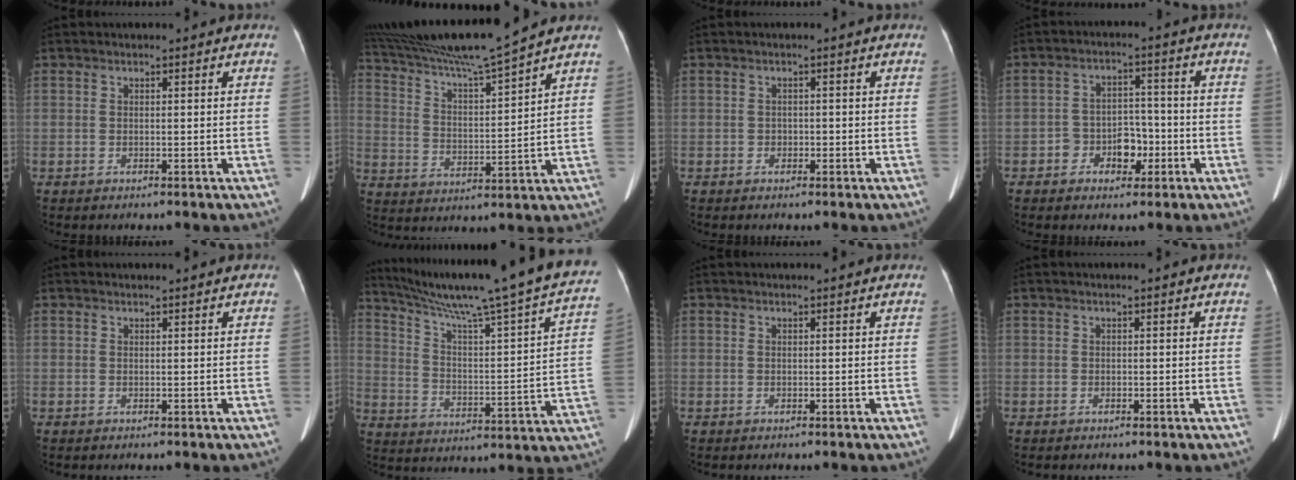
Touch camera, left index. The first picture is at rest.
{"total": 14.5, "force": [12.9, -2.0, 6.3], "torque": [-0.122, -0.004, 0.225]}
{"total": 0.9, "force": [-0.3, 0.7, 0.3], "torque": [0.000, 0.004, -0.007]}
{"total": 5.4, "force": [-2.3, 3.7, 3.2], "torque": [-0.049, 0.019, -0.036]}
{"total": 1.3, "force": [1.2, 0.4, 0.4], "torque": [-0.005, 0.013, 0.014]}
{"total": 29.0, "force": [23.8, 0.2, 16.7], "torque": [-0.268, -0.047, 0.323]}
{"total": 1.4, "force": [1.3, 0.0, 0.4], "torque": [-0.008, 0.018, 0.019]}
{"total": 0.0}